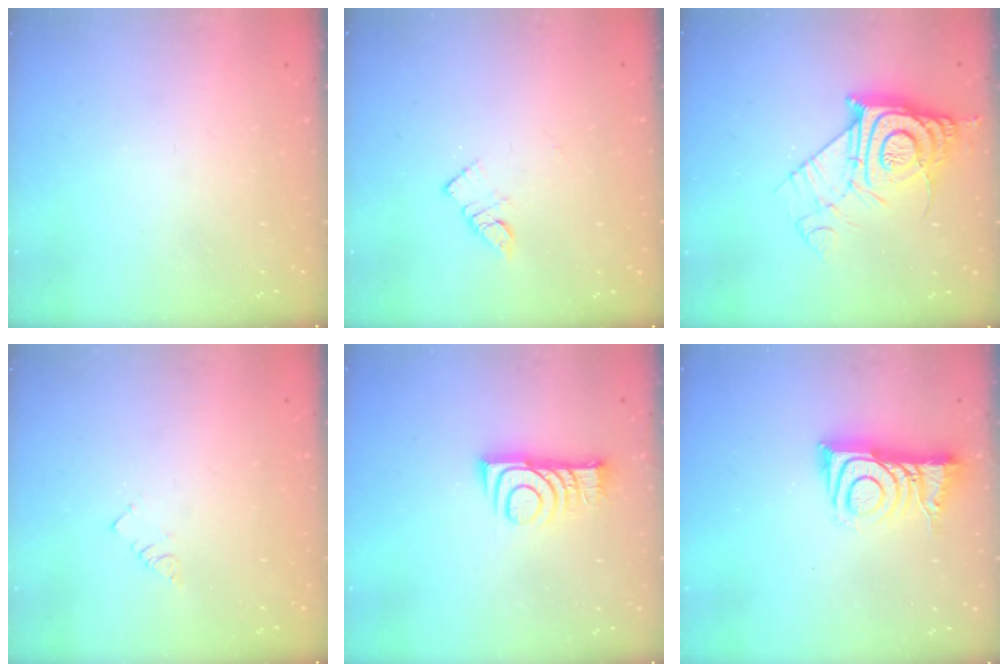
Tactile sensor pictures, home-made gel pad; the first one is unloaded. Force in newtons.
{"total": 4.1, "press": 4.1, "slide": 0.4}
{"total": 13.6, "press": 13.6, "slide": 1.3}
{"total": 2.9, "press": 2.9, "slide": 0.4}
{"total": 9.2, "press": 9.2, "slide": 0.5}
{"total": 8.5, "press": 8.5, "slide": 0.7}